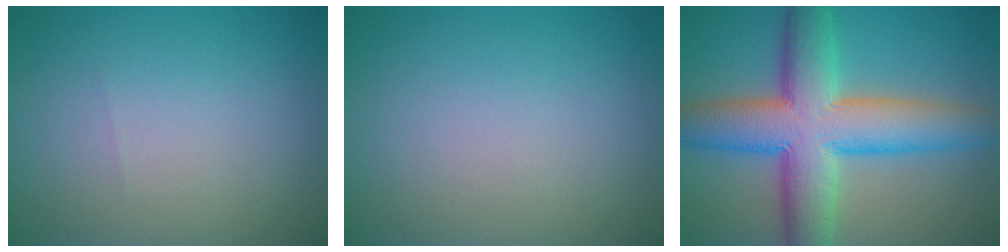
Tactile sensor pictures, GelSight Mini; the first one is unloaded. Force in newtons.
{"total": 0.0}
{"total": 11.3, "press": 11.3, "slide": 0.6}